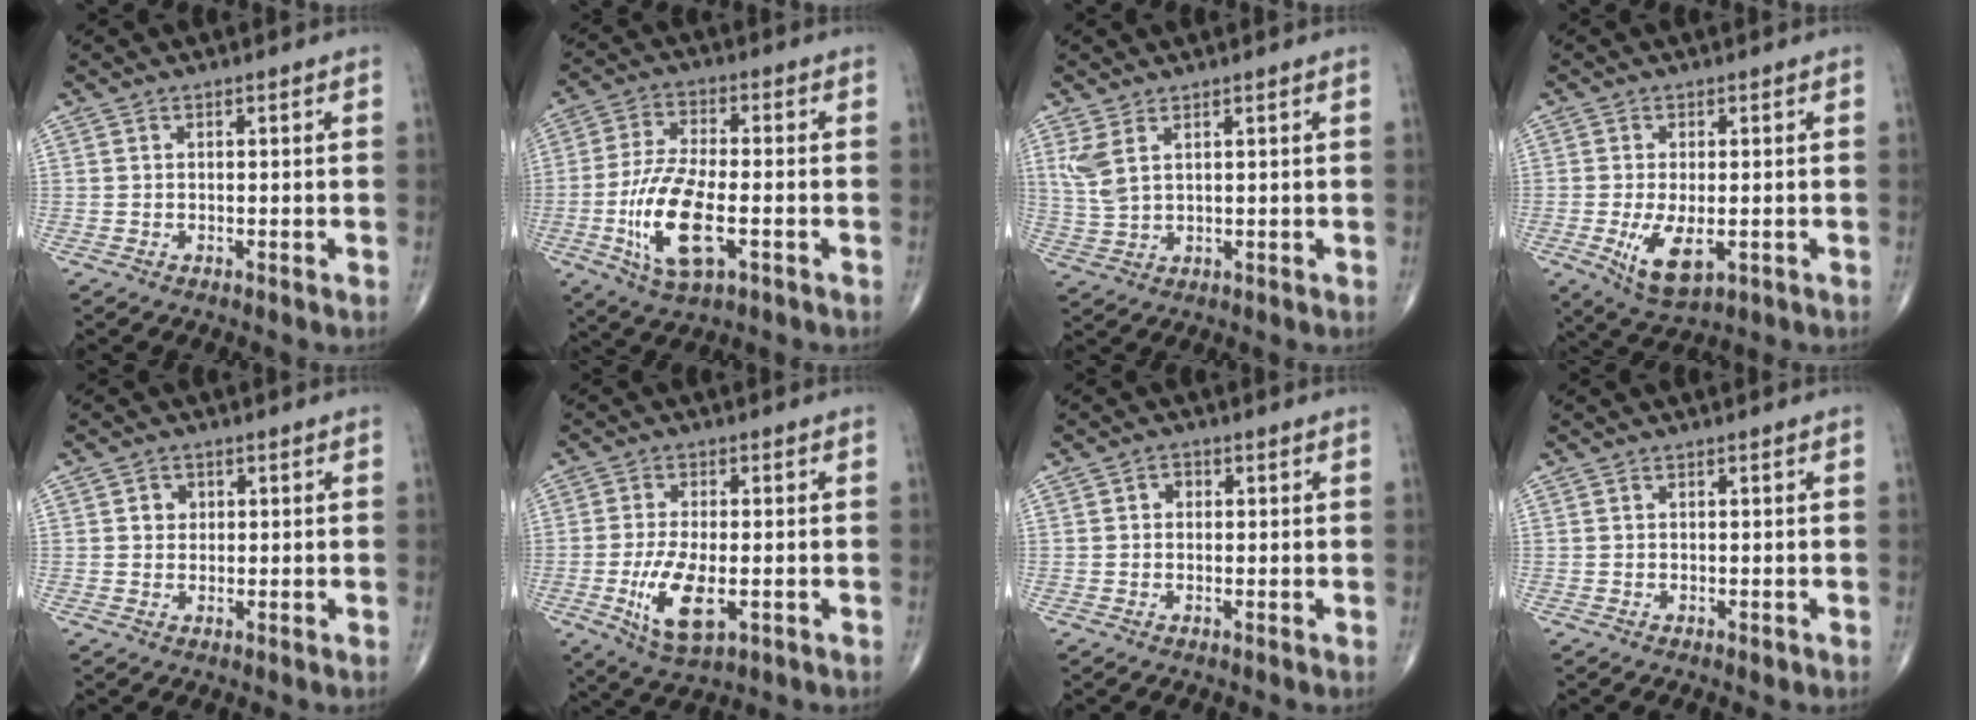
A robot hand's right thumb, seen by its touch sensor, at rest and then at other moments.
{"total": 13.5, "force": [-3.7, 5.4, 11.8], "torque": [-0.240, 0.008, -0.064]}
{"total": 4.7, "force": [2.3, 2.0, 3.7], "torque": [-0.090, -0.004, 0.058]}
{"total": 7.5, "force": [-1.9, 3.4, 6.4], "torque": [-0.116, -0.017, -0.023]}
{"total": 2.2, "force": [0.5, 2.0, 0.8], "torque": [0.000, 0.000, 0.007]}
{"total": 9.6, "force": [-2.5, 4.1, 8.3], "torque": [-0.160, -0.010, -0.039]}
{"total": 1.7, "force": [0.2, 1.4, 0.9], "torque": [-0.003, 0.005, -0.001]}
{"total": 0.6, "force": [-0.3, 0.3, 0.4], "torque": [-0.002, 0.000, -0.003]}